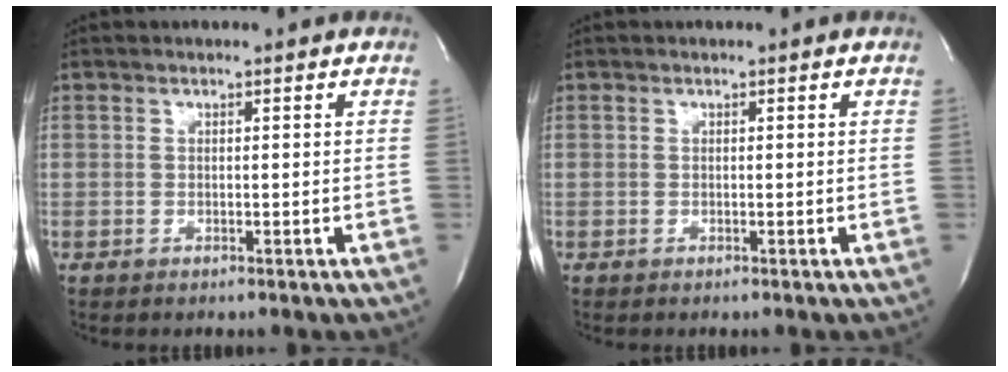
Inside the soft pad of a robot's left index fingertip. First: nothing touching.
{"total": 0.0}